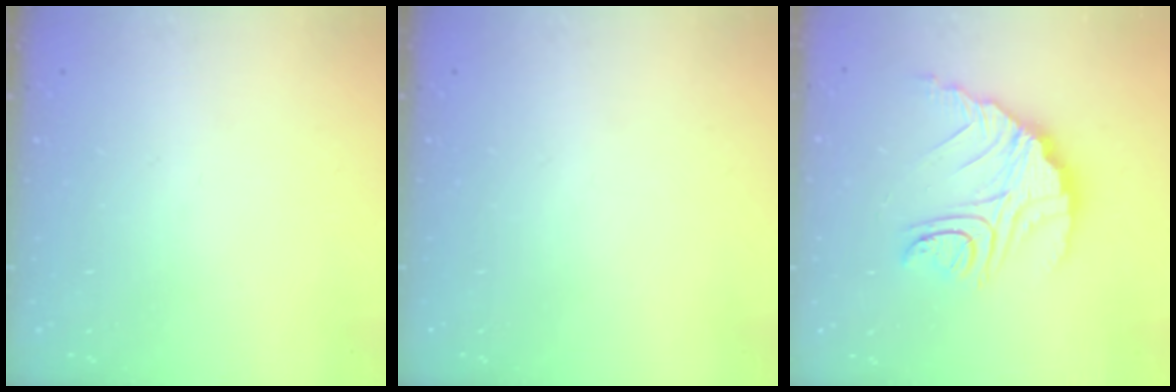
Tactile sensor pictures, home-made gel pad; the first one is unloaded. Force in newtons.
{"total": 0.0}
{"total": 14.0, "press": 13.9, "slide": 1.1}